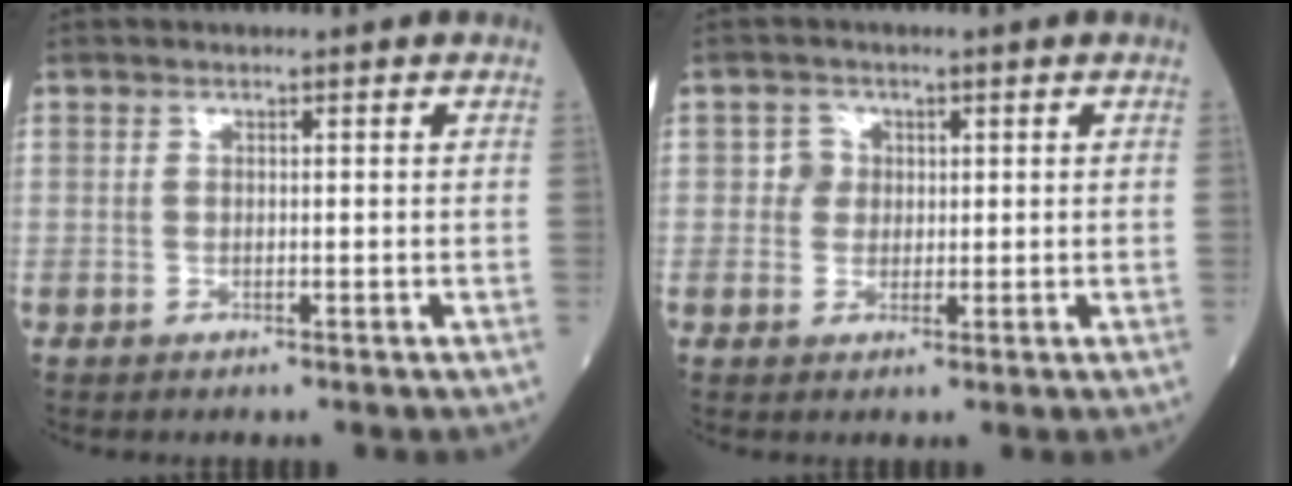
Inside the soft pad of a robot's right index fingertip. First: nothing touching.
{"total": 2.3, "force": [0.4, 2.3, 0.3], "torque": [0.003, 0.003, 0.003]}